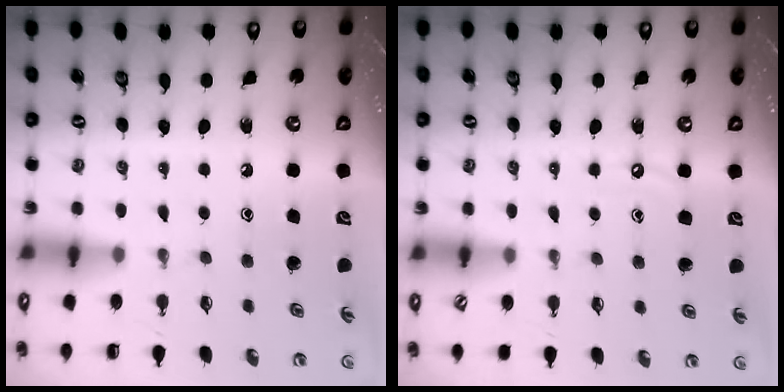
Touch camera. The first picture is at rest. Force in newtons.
{"total": 3.6, "press": 3.6, "slide": 0.3}